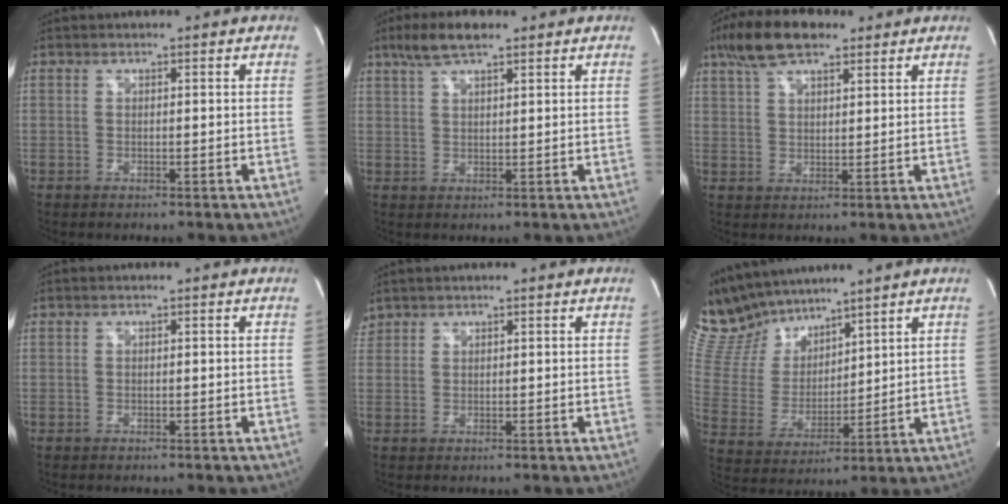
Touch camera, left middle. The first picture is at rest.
{"total": 6.1, "force": [4.3, 1.4, 4.0], "torque": [-0.092, 0.016, 0.081]}
{"total": 9.3, "force": [6.4, 3.4, 5.9], "torque": [-0.118, 0.022, 0.116]}
{"total": 0.0}
{"total": 1.9, "force": [1.7, 0.9, 0.0], "torque": [-0.002, 0.011, 0.033]}
{"total": 12.5, "force": [11.5, 3.8, 3.3], "torque": [-0.089, 0.020, 0.240]}